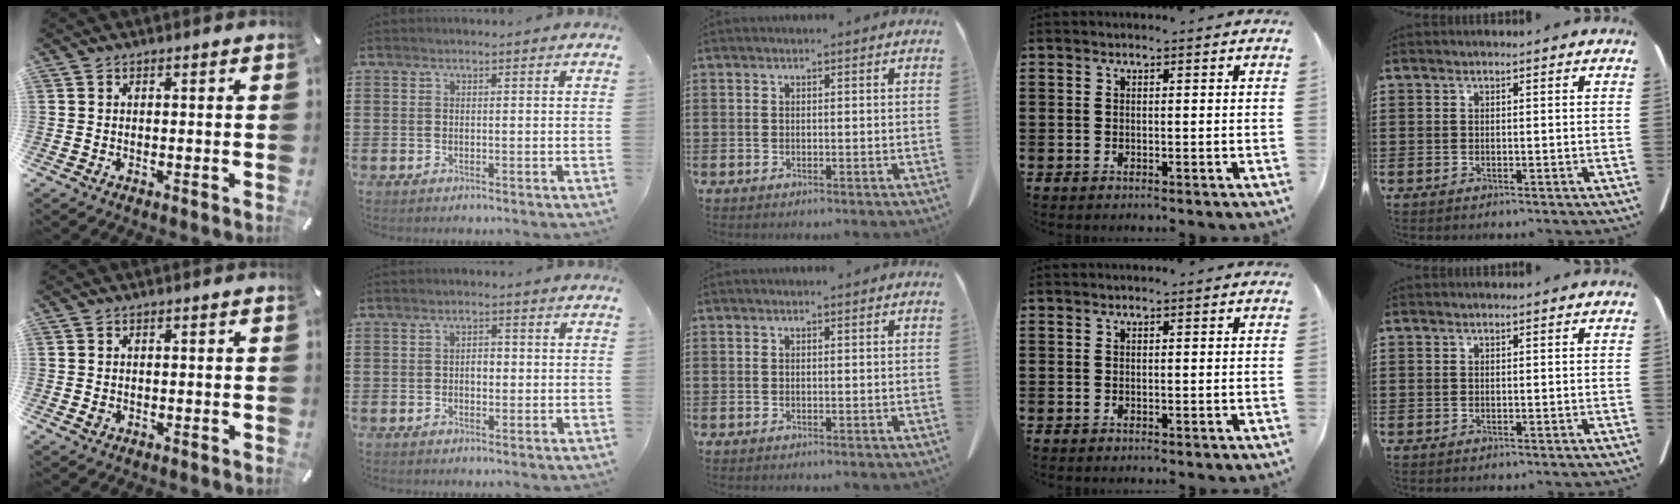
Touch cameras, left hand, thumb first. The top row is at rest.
{"thumb": {"total": 0.9, "force": [-0.1, 0.6, 0.7], "torque": [-0.013, 0.002, -0.003]}, "index": {"total": 2.2, "force": [-0.1, 1.1, 1.9], "torque": [-0.028, 0.002, -0.005]}}